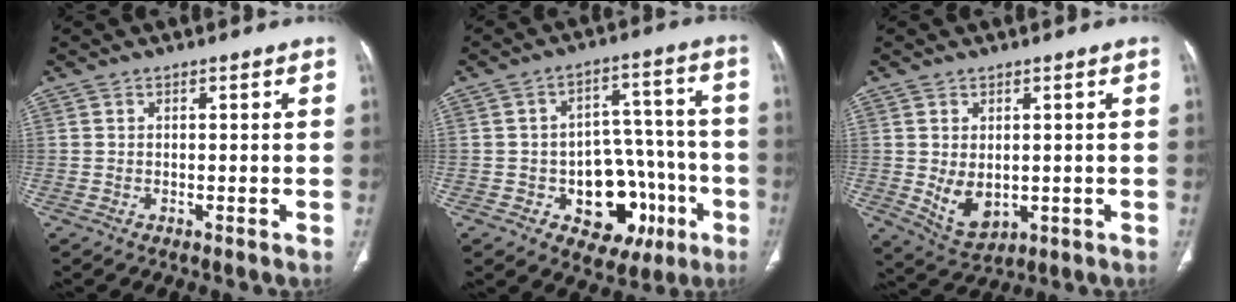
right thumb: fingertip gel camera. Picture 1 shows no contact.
{"total": 15.8, "force": [-5.6, 10.6, 10.3], "torque": [-0.082, 0.048, -0.065]}
{"total": 6.4, "force": [-0.3, 4.3, 4.8], "torque": [-0.073, -0.011, 0.017]}